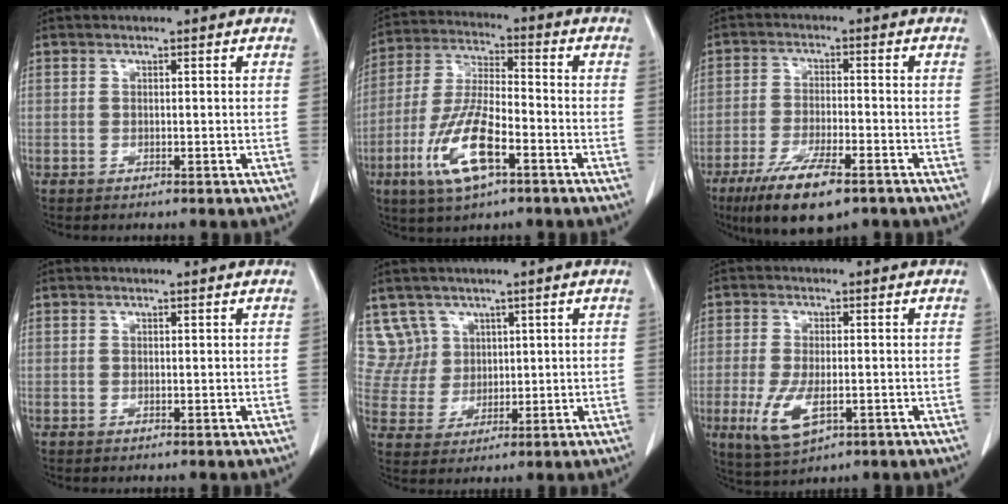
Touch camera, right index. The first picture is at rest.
{"total": 12.6, "force": [-5.5, 3.2, 10.8], "torque": [-0.229, -0.011, -0.100]}
{"total": 10.6, "force": [-6.8, 2.3, 7.8], "torque": [-0.141, -0.021, -0.111]}
{"total": 0.0}
{"total": 6.1, "force": [3.6, 4.9, -0.7], "torque": [0.021, 0.011, 0.077]}
{"total": 6.9, "force": [-2.2, 2.8, 5.9], "torque": [-0.124, -0.015, -0.030]}